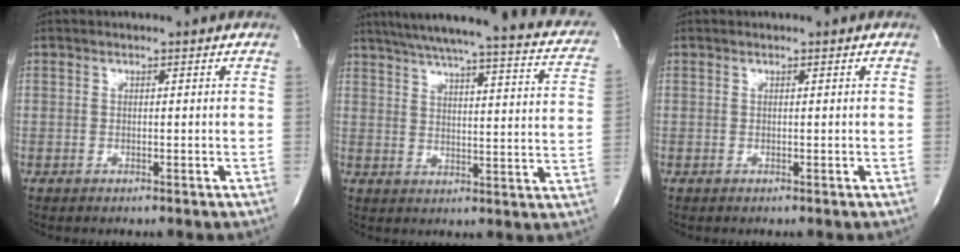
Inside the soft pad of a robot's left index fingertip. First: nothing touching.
{"total": 26.6, "force": [22.5, 3.3, 13.9], "torque": [-0.202, -0.016, 0.267]}
{"total": 0.0}